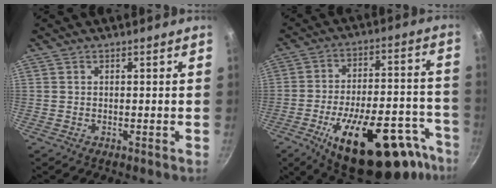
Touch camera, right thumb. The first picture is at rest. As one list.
[{"total": 28.6, "force": [-15.5, 12.2, 20.7], "torque": [-0.244, 0.064, -0.218]}]